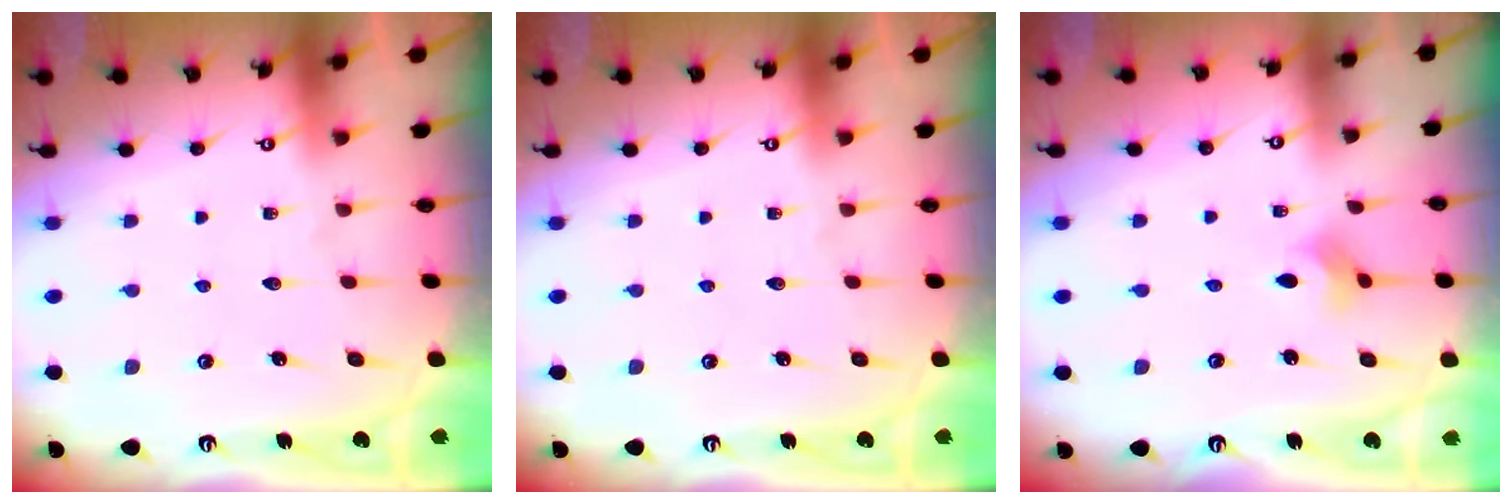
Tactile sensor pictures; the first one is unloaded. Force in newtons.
{"total": 0.0}
{"total": 2.8, "press": 2.8, "slide": 0.7}